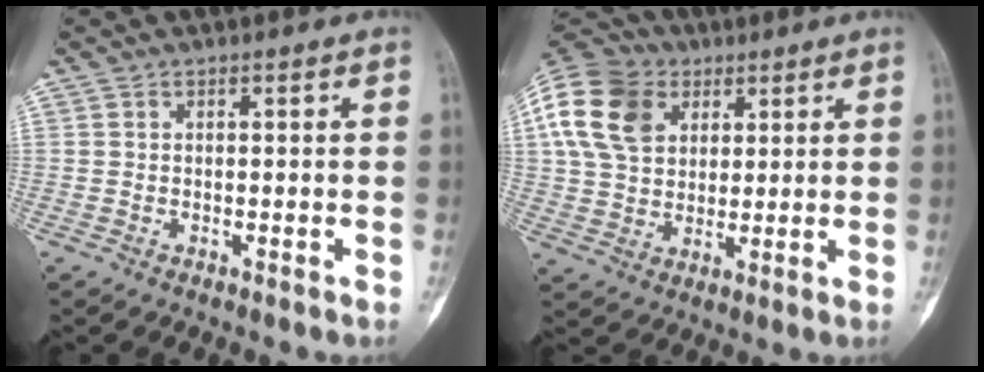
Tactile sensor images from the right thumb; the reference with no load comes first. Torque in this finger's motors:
{"motor_torque": [1.04, 1.59, 0.62, -0.31, 0.14]}